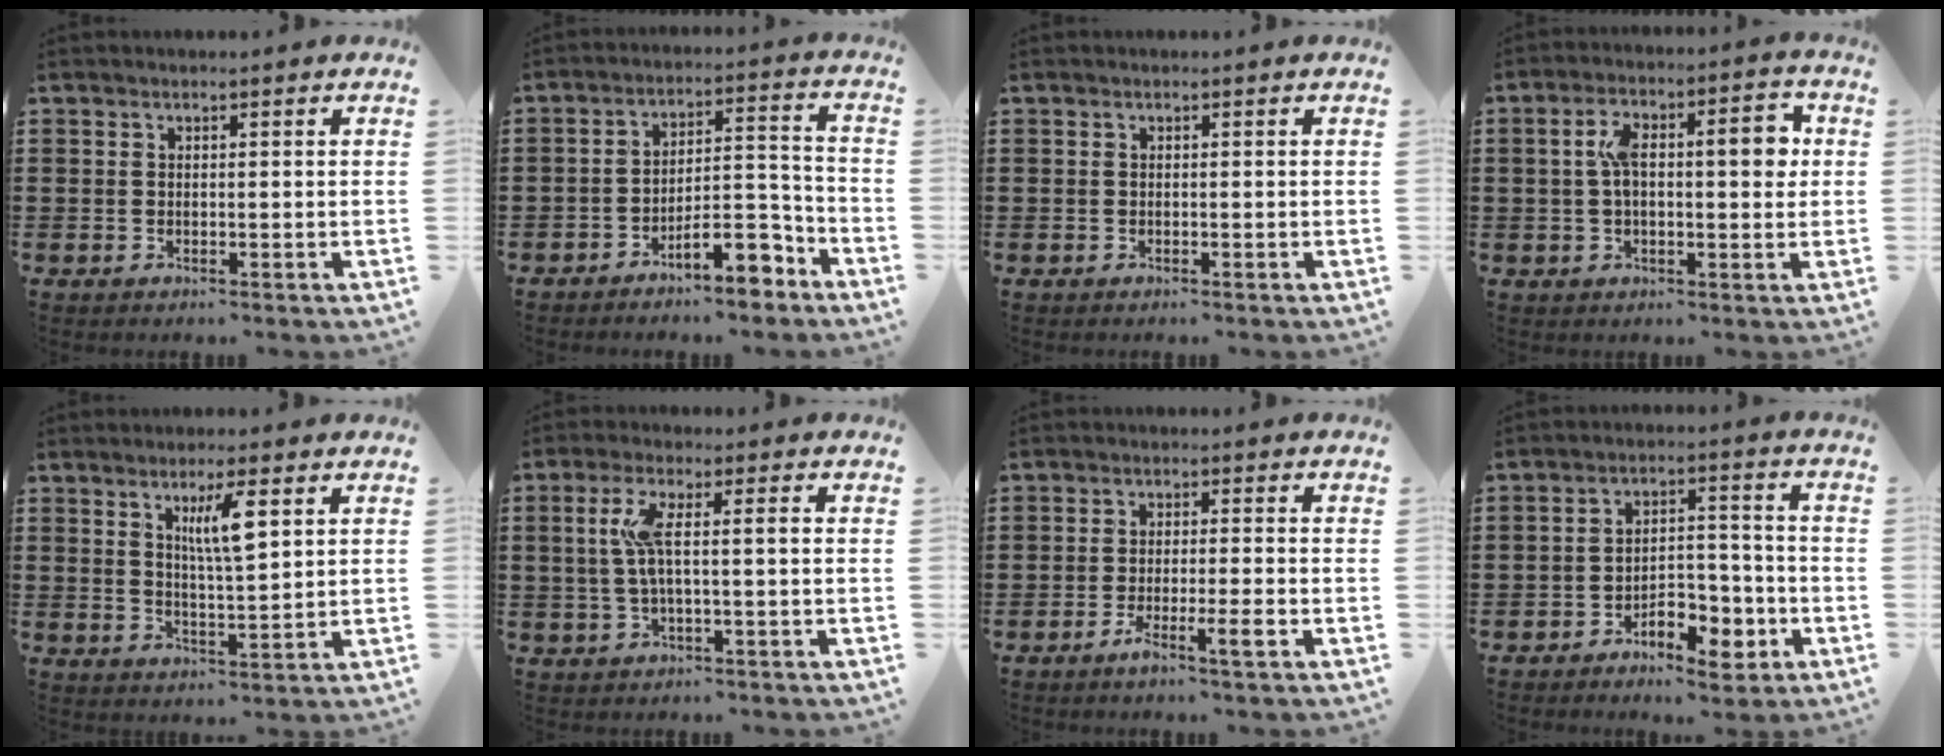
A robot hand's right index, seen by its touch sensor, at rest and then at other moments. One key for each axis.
{"total": 8.8, "fx": -6.4, "fy": 2.5, "fz": 5.5, "tx": -0.076, "ty": 0.009, "tz": -0.116}
{"total": 0.0}
{"total": 8.0, "fx": 1.0, "fy": 3.1, "fz": 7.3, "tx": -0.117, "ty": 0.004, "tz": 0.007}
{"total": 5.9, "fx": 2.5, "fy": 1.1, "fz": 5.2, "tx": -0.093, "ty": 0.001, "tz": 0.035}
{"total": 5.7, "fx": 0.3, "fy": 0.7, "fz": 5.7, "tx": -0.112, "ty": -0.002, "tz": -0.002}
{"total": 4.4, "fx": -2.5, "fy": -0.2, "fz": 3.6, "tx": -0.065, "ty": -0.015, "tz": -0.043}
{"total": 6.6, "fx": -4.1, "fy": 3.2, "fz": 4.1, "tx": -0.064, "ty": 0.019, "tz": -0.074}